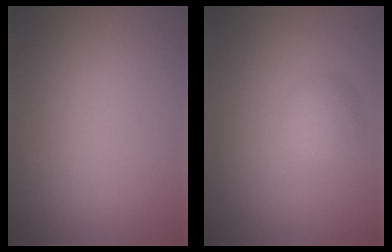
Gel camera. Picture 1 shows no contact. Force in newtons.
{"total": 1.9, "press": 1.9, "slide": 0.1}